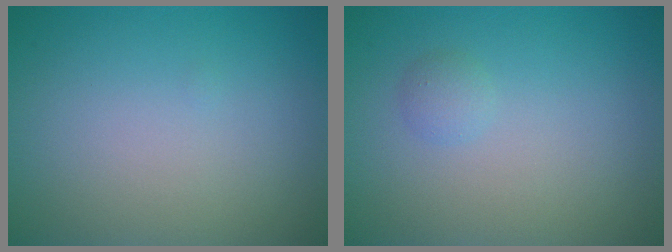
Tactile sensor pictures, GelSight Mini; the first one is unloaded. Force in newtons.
{"total": 0.9, "press": 0.9, "slide": 0.0}